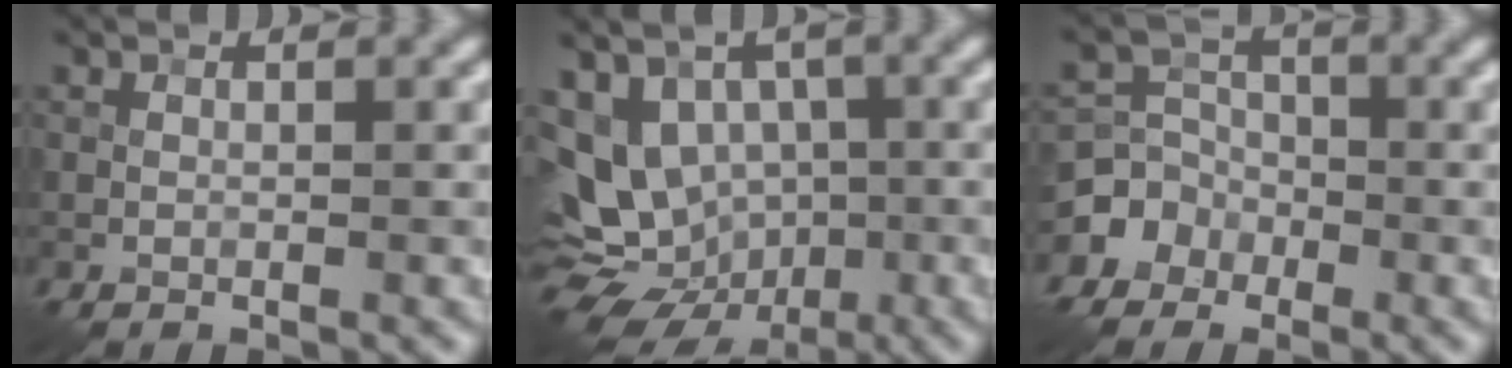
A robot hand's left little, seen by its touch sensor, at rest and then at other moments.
{"total": 12.2, "force": [-2.9, 10.3, 5.9], "torque": [-0.105, -0.005, -0.047]}
{"total": 4.3, "force": [-2.5, 3.4, 0.3], "torque": [0.021, 0.006, -0.063]}